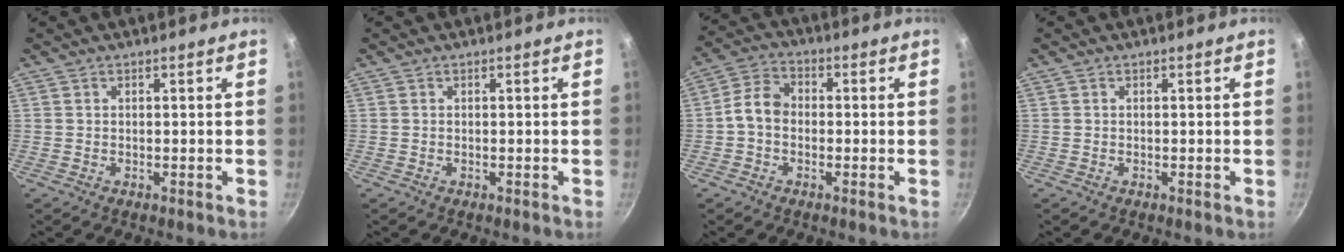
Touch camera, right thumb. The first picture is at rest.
{"total": 0.0}
{"total": 5.9, "force": [-0.9, 4.5, 3.7], "torque": [-0.056, 0.025, -0.032]}
{"total": 0.0}